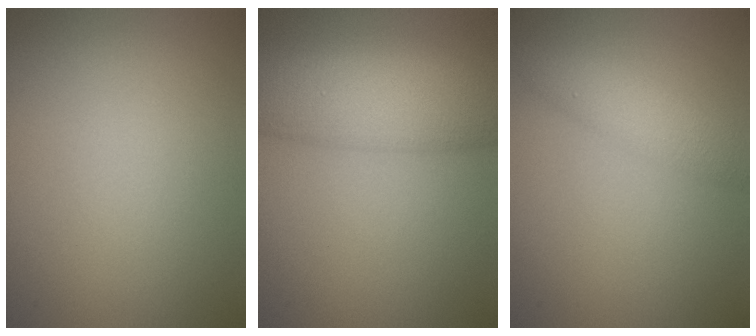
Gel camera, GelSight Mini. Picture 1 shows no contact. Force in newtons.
{"total": 8.0, "press": 8.0, "slide": 0.2}
{"total": 2.8, "press": 2.8, "slide": 0.2}